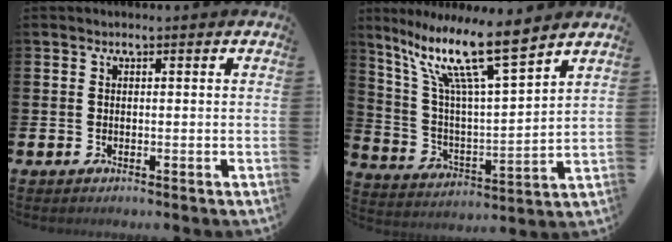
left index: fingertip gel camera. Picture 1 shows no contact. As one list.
[{"total": 14.2, "force": [10.1, 2.5, 9.6], "torque": [-0.199, -0.053, 0.168]}]